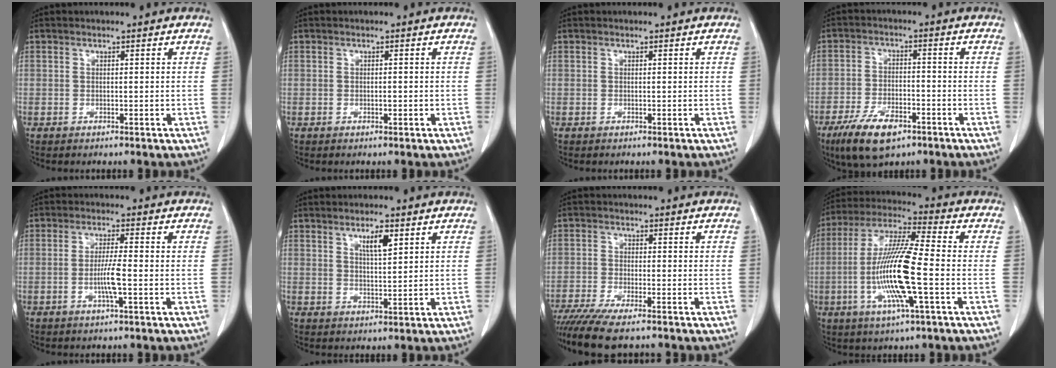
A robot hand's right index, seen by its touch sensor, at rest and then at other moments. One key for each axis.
{"total": 0.8, "fx": -0.2, "fy": 0.3, "fz": 0.7, "tx": -0.012, "ty": 0.001, "tz": -0.002}
{"total": 0.0}
{"total": 9.1, "fx": -5.6, "fy": 3.6, "fz": 6.3, "tx": -0.121, "ty": -0.010, "tz": -0.095}
{"total": 4.3, "fx": -1.2, "fy": -0.1, "fz": 4.2, "tx": -0.081, "ty": -0.005, "tz": -0.023}
{"total": 3.7, "fx": 2.0, "fy": 0.7, "fz": 3.1, "tx": -0.053, "ty": -0.001, "tz": 0.035}
{"total": 10.8, "fx": -8.9, "fy": 1.1, "fz": 6.0, "tx": -0.091, "ty": -0.022, "tz": -0.142}
{"total": 14.6, "fx": -3.2, "fy": 0.8, "fz": 14.2, "tx": -0.289, "ty": -0.008, "tz": -0.065}